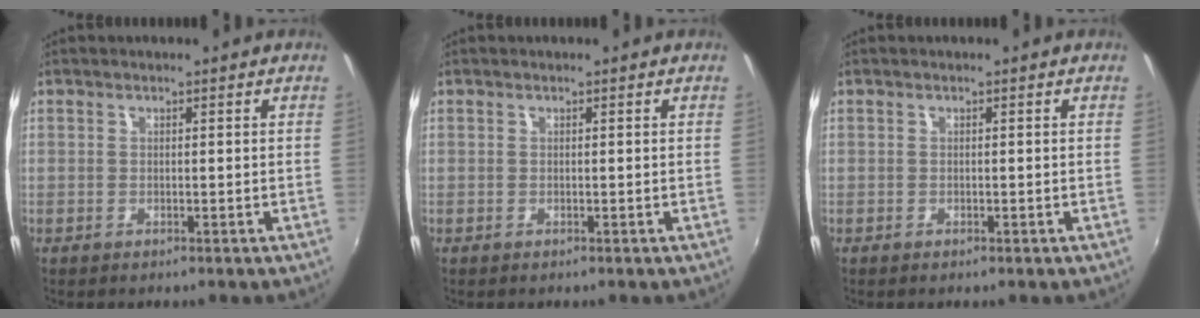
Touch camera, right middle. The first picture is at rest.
{"total": 0.0}
{"total": 0.0}